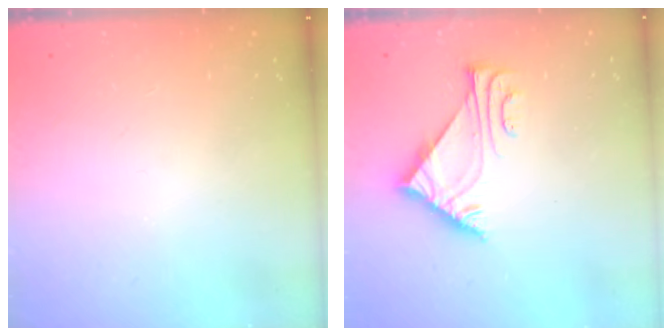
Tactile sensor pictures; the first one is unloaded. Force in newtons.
{"total": 6.1, "press": 6.1, "slide": 0.3}